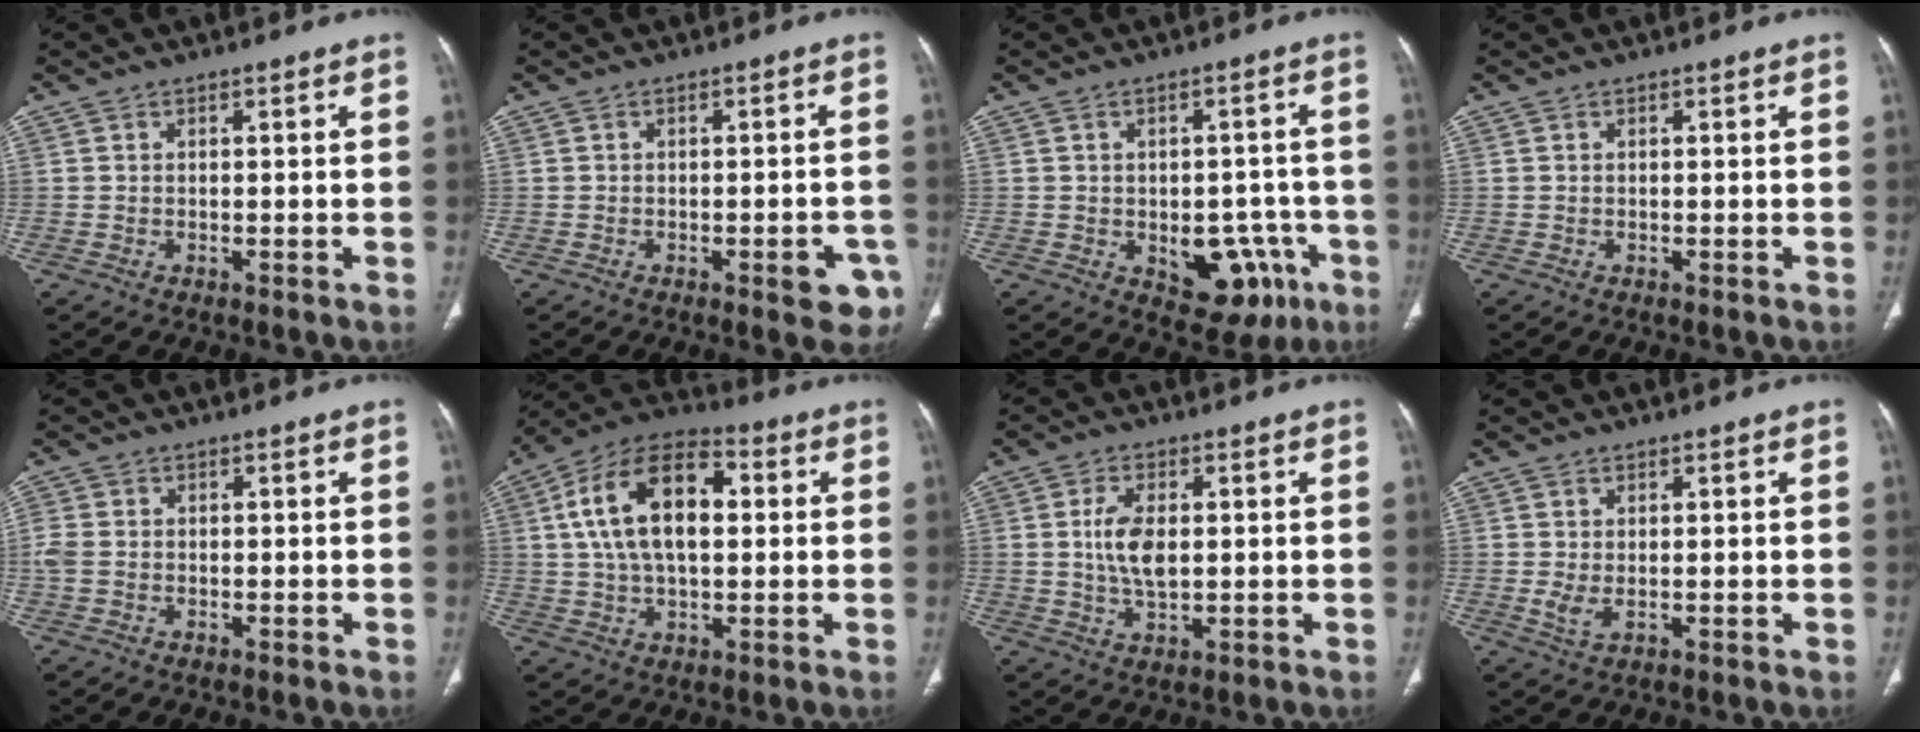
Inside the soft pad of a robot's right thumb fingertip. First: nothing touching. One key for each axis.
{"total": 5.9, "fx": -2.7, "fy": 2.2, "fz": 4.7, "tx": -0.039, "ty": 0.010, "tz": -0.028}
{"total": 11.8, "fx": -4.3, "fy": 7.8, "fz": 7.8, "tx": -0.054, "ty": 0.027, "tz": -0.042}
{"total": 0.0}
{"total": 2.6, "fx": -0.2, "fy": 2.0, "fz": 1.6, "tx": -0.048, "ty": 0.000, "tz": -0.006}
{"total": 17.5, "fx": 3.0, "fy": 9.8, "fz": 14.2, "tx": -0.244, "ty": 0.024, "tz": 0.045}
{"total": 6.9, "fx": 0.7, "fy": 3.6, "fz": 5.8, "tx": -0.111, "ty": -0.004, "tz": 0.014}
{"total": 2.3, "fx": 0.1, "fy": 1.0, "fz": 2.0, "tx": -0.044, "ty": -0.008, "tz": 0.009}